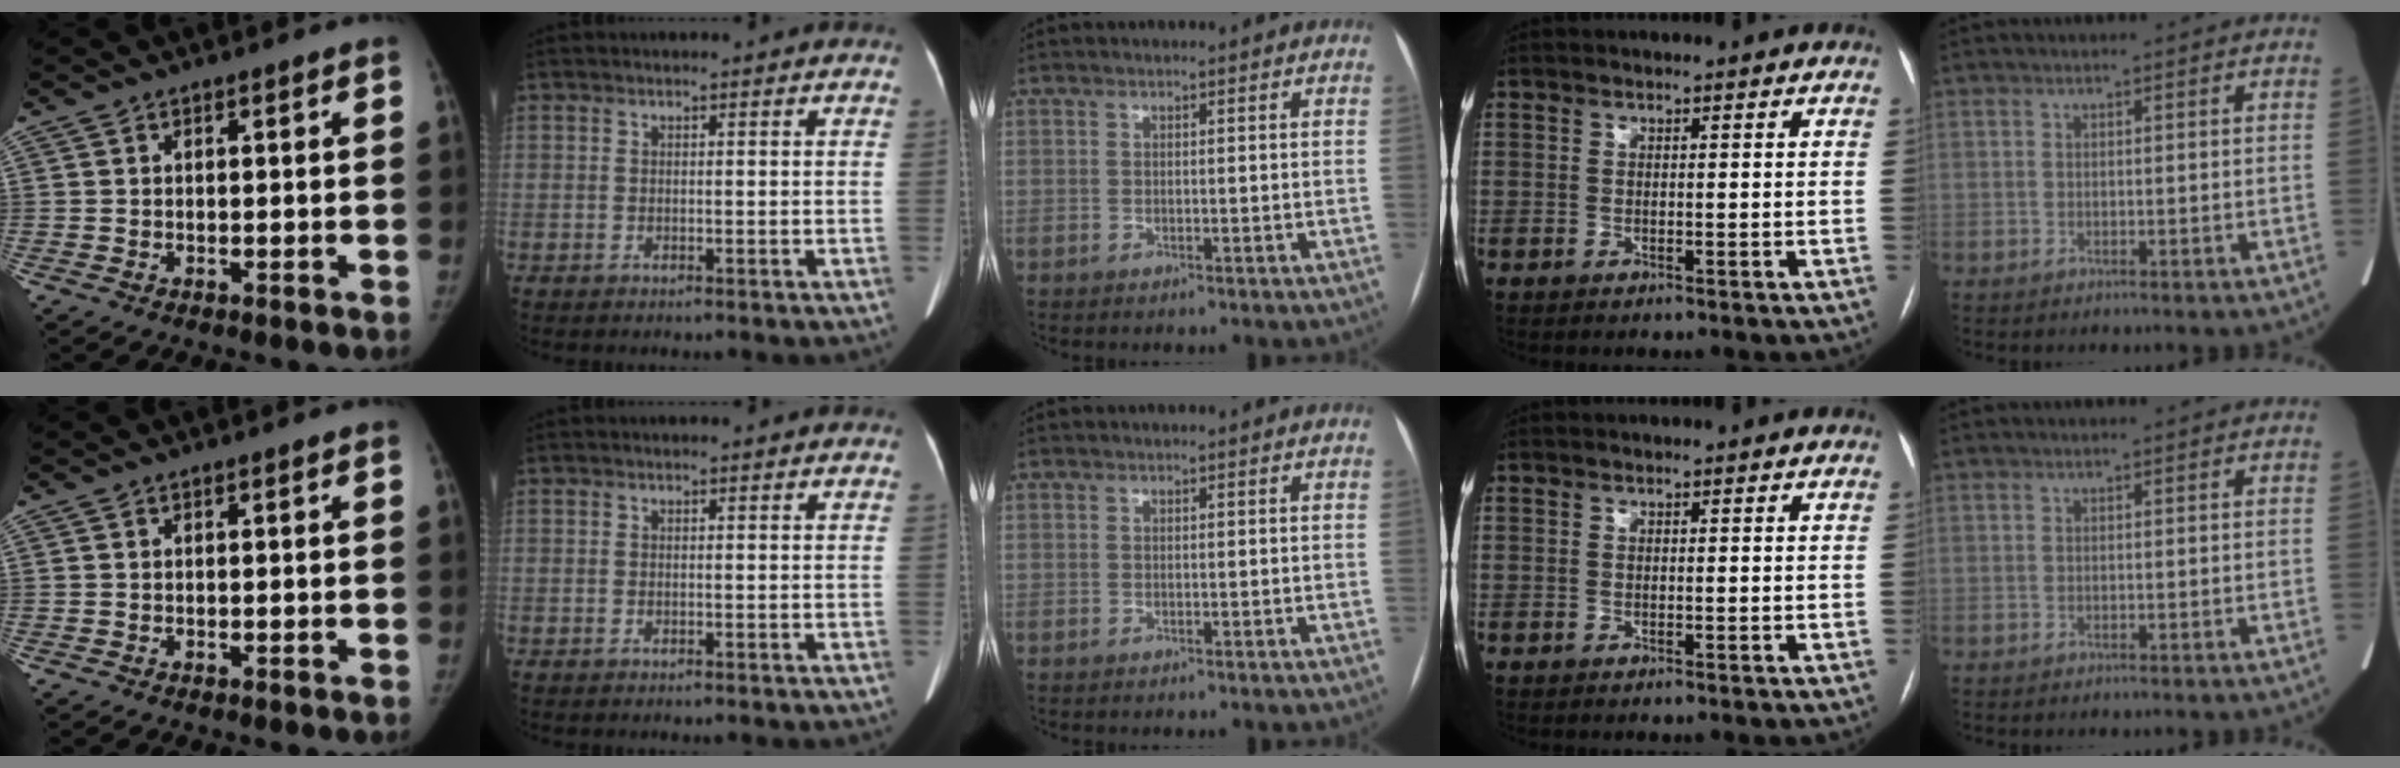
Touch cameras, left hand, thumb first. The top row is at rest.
{}